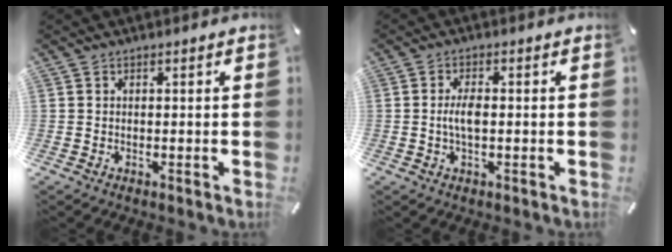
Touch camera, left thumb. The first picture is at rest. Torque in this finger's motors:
{"motor_torque": [1.03, 0.99, 0.58, -0.05, 0.04]}